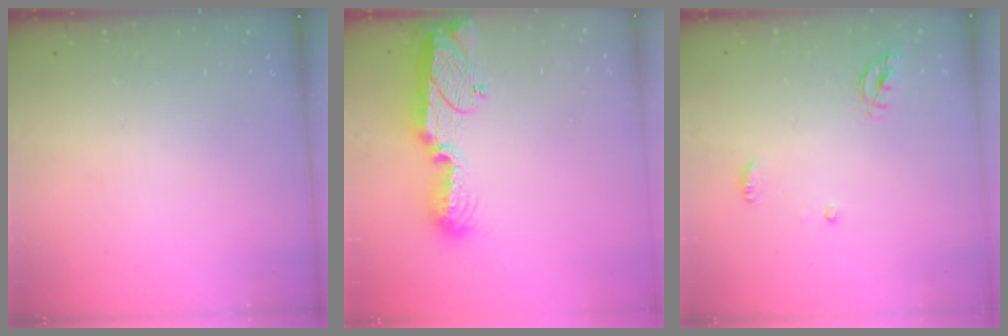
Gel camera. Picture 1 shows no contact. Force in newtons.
{"total": 12.4, "press": 12.4, "slide": 1.0}
{"total": 4.4, "press": 4.4, "slide": 0.4}